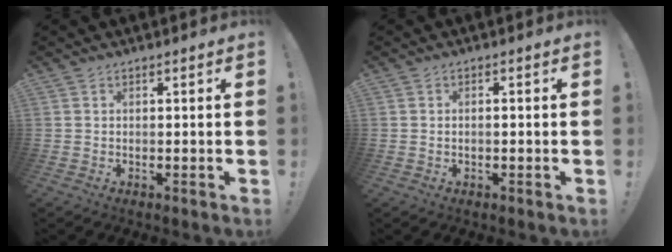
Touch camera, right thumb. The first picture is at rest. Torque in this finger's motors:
{"motor_torque": [0.20, 0.40, -0.26, 0.04, -0.01]}